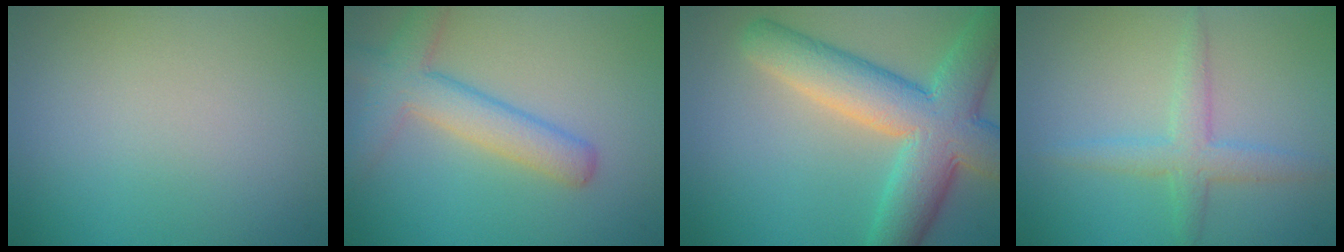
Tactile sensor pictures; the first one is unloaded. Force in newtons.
{"total": 4.8, "press": 4.8, "slide": 0.4}
{"total": 9.1, "press": 9.1, "slide": 0.3}
{"total": 2.7, "press": 2.7, "slide": 0.1}